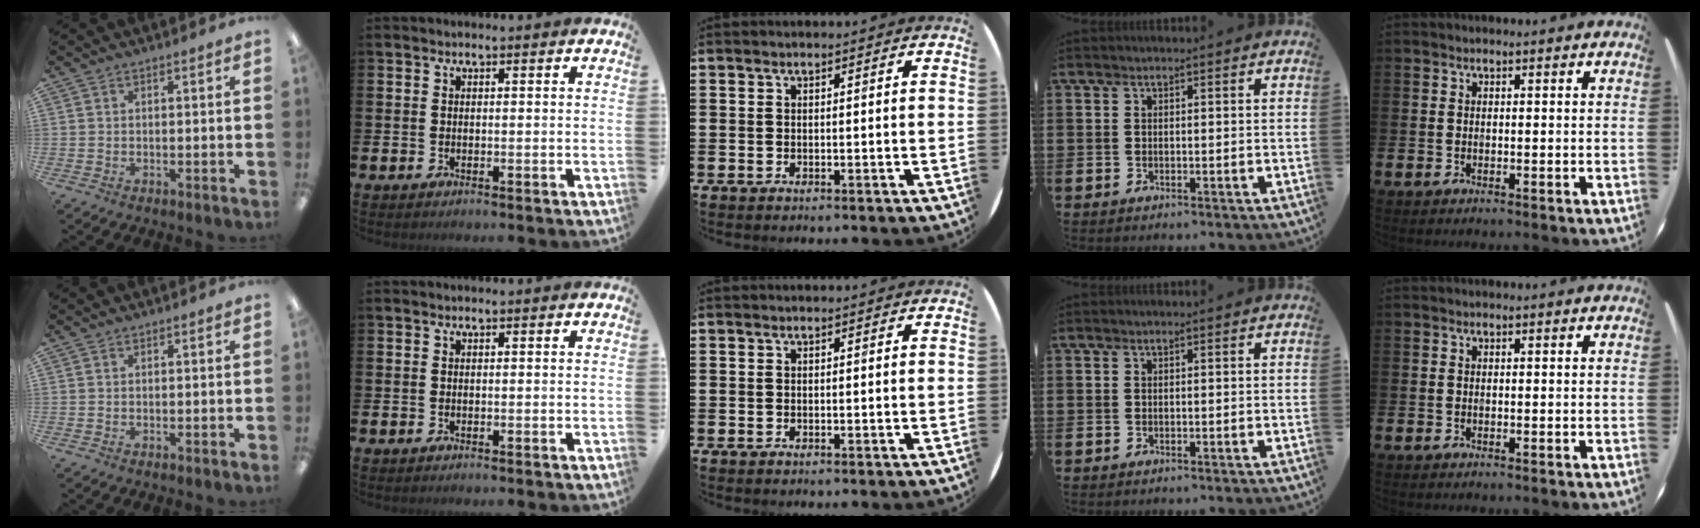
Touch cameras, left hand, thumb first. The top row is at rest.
{}